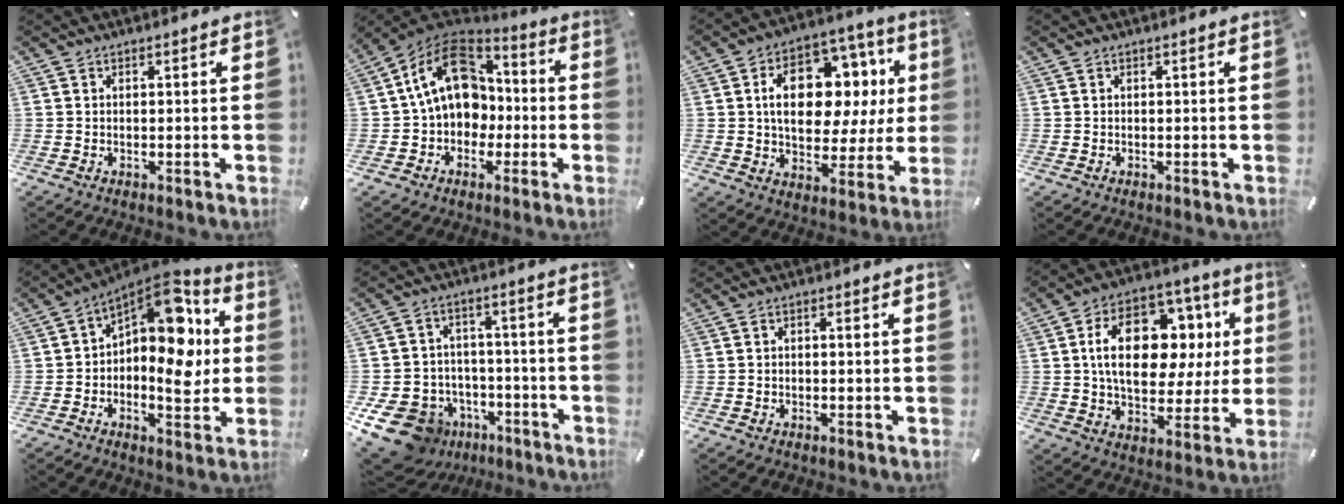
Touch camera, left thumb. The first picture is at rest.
{"total": 17.0, "force": [1.7, 13.4, 10.3], "torque": [-0.179, 0.001, 0.033]}
{"total": 18.0, "force": [4.4, 11.9, 12.8], "torque": [-0.190, -0.007, 0.081]}
{"total": 0.0}
{"total": 14.3, "force": [3.7, 8.6, 10.8], "torque": [-0.148, -0.044, 0.061]}
{"total": 13.9, "force": [-7.2, 10.6, 5.3], "torque": [-0.104, 0.046, -0.120]}
{"total": 1.0, "force": [-0.1, 0.6, 0.9], "torque": [-0.017, 0.003, -0.003]}
{"total": 20.0, "force": [4.5, 13.0, 14.5], "torque": [-0.228, 0.002, 0.080]}